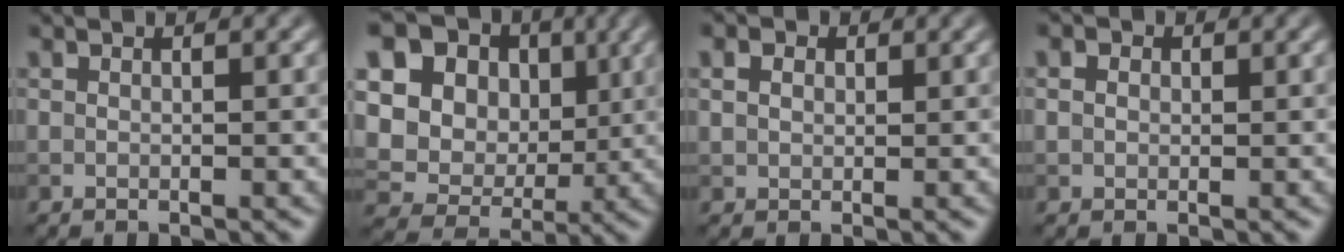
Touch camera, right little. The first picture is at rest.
{"total": 19.6, "force": [6.1, 17.1, 7.5], "torque": [-0.194, 0.020, 0.104]}
{"total": 1.8, "force": [0.8, 1.4, 0.8], "torque": [-0.016, 0.003, 0.009]}
{"total": 1.6, "force": [0.6, 1.3, 0.7], "torque": [-0.012, 0.011, -0.007]}